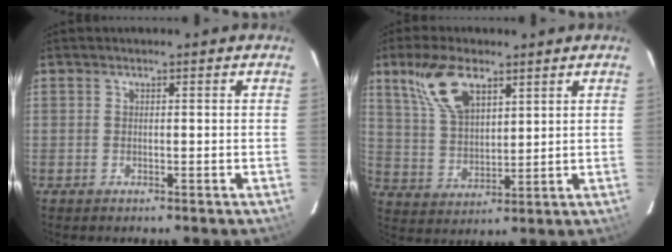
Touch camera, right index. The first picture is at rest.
{"total": 10.9, "force": [6.2, 5.0, 7.4], "torque": [-0.146, 0.017, 0.130]}